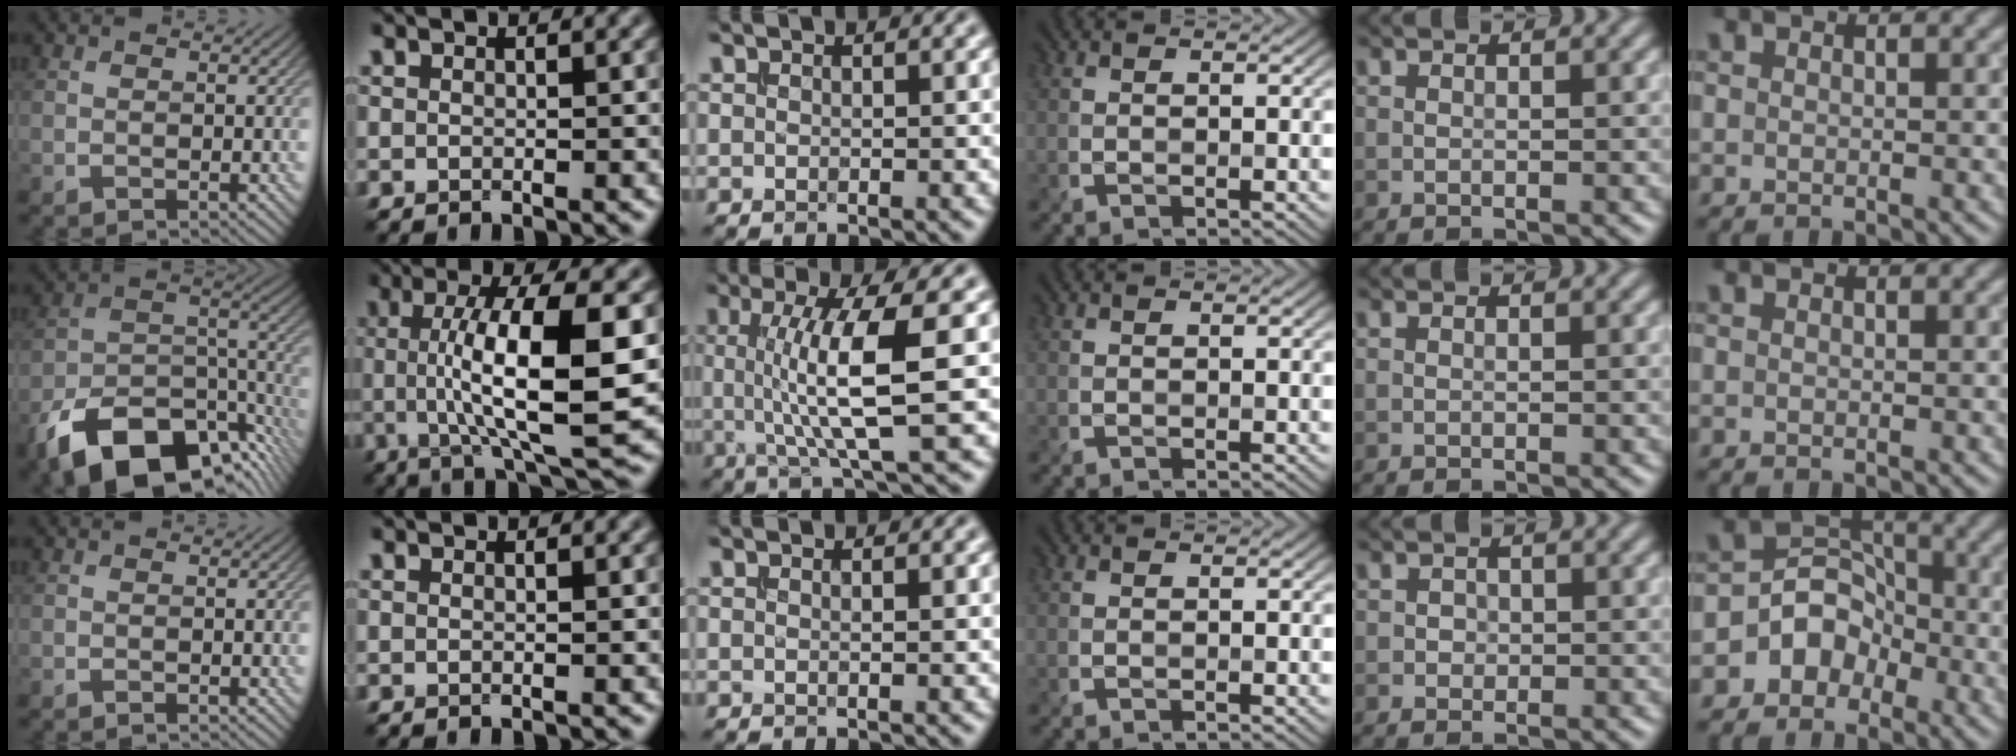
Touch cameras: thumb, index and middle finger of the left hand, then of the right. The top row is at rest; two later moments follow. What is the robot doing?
{"motion": "insert", "object": "drawer"}